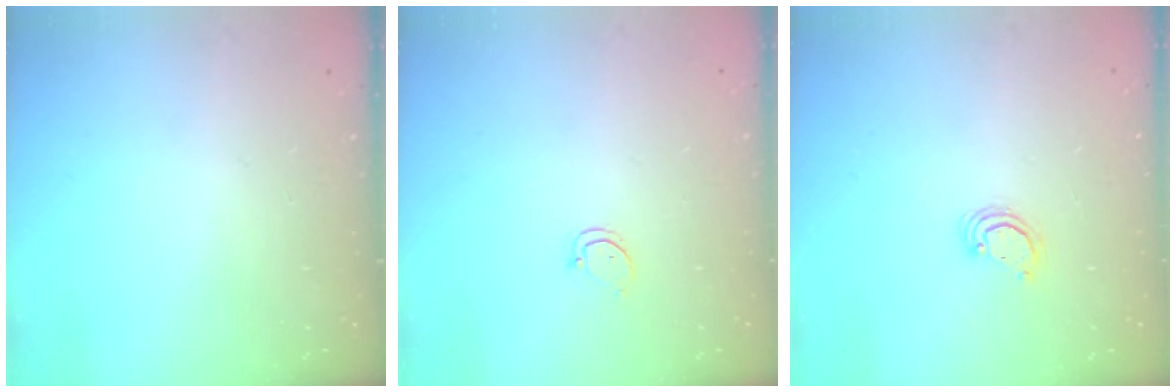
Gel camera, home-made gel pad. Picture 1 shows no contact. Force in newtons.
{"total": 2.5, "press": 2.5, "slide": 0.3}
{"total": 2.5, "press": 2.5, "slide": 0.2}